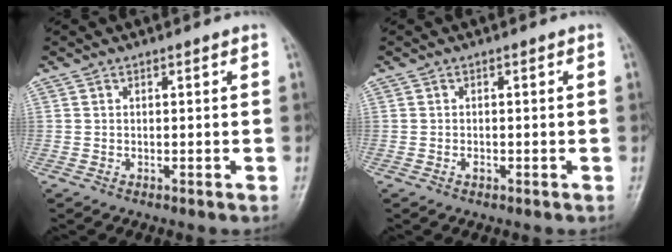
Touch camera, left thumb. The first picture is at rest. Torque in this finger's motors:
{"motor_torque": [-0.19, 0.10, 0.18, 0.03, 0.00]}